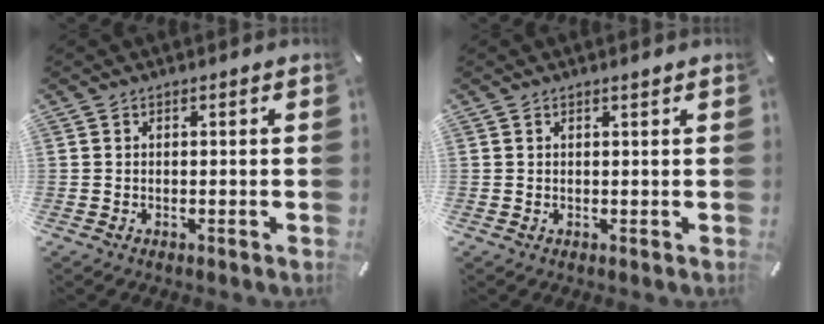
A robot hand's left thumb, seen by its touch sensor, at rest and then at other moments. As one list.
[{"total": 0.7, "force": [0.5, 0.0, 0.5], "torque": [-0.010, 0.001, 0.009]}]